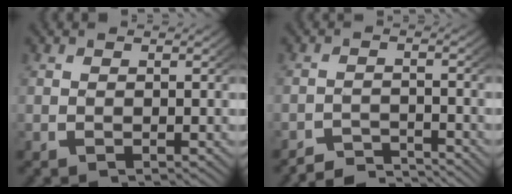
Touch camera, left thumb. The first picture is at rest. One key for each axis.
{"total": 3.4, "fx": -3.3, "fy": 0.6, "fz": 0.6, "tx": -0.006, "ty": -0.009, "tz": -0.064}